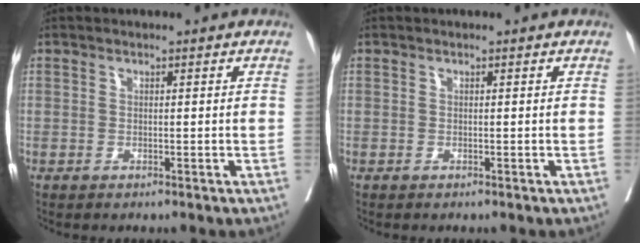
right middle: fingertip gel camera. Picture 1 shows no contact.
{"total": 0.0}